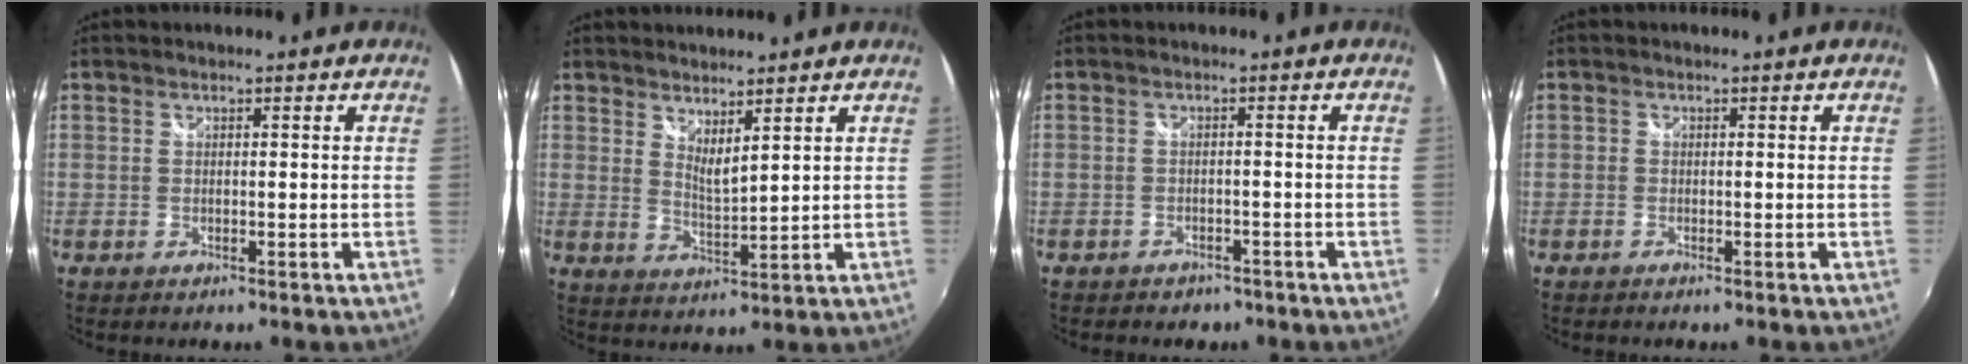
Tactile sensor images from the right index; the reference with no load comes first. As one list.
[{"total": 4.4, "force": [3.6, 0.7, 2.4], "torque": [-0.038, -0.008, 0.060]}, {"total": 4.2, "force": [-3.3, 2.5, 1.0], "torque": [-0.026, -0.003, -0.045]}, {"total": 1.1, "force": [-0.8, 0.7, 0.2], "torque": [-0.007, -0.003, -0.019]}]